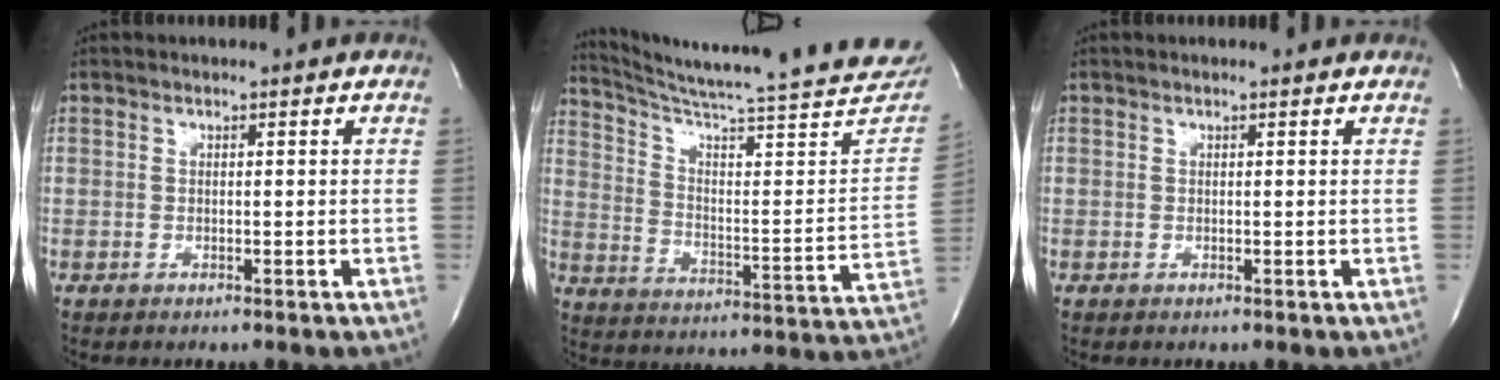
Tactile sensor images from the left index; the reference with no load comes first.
{"total": 30.4, "force": [27.5, 0.6, 12.9], "torque": [-0.198, -0.119, 0.354]}
{"total": 0.6, "force": [0.6, 0.0, 0.2], "torque": [-0.012, 0.004, 0.009]}